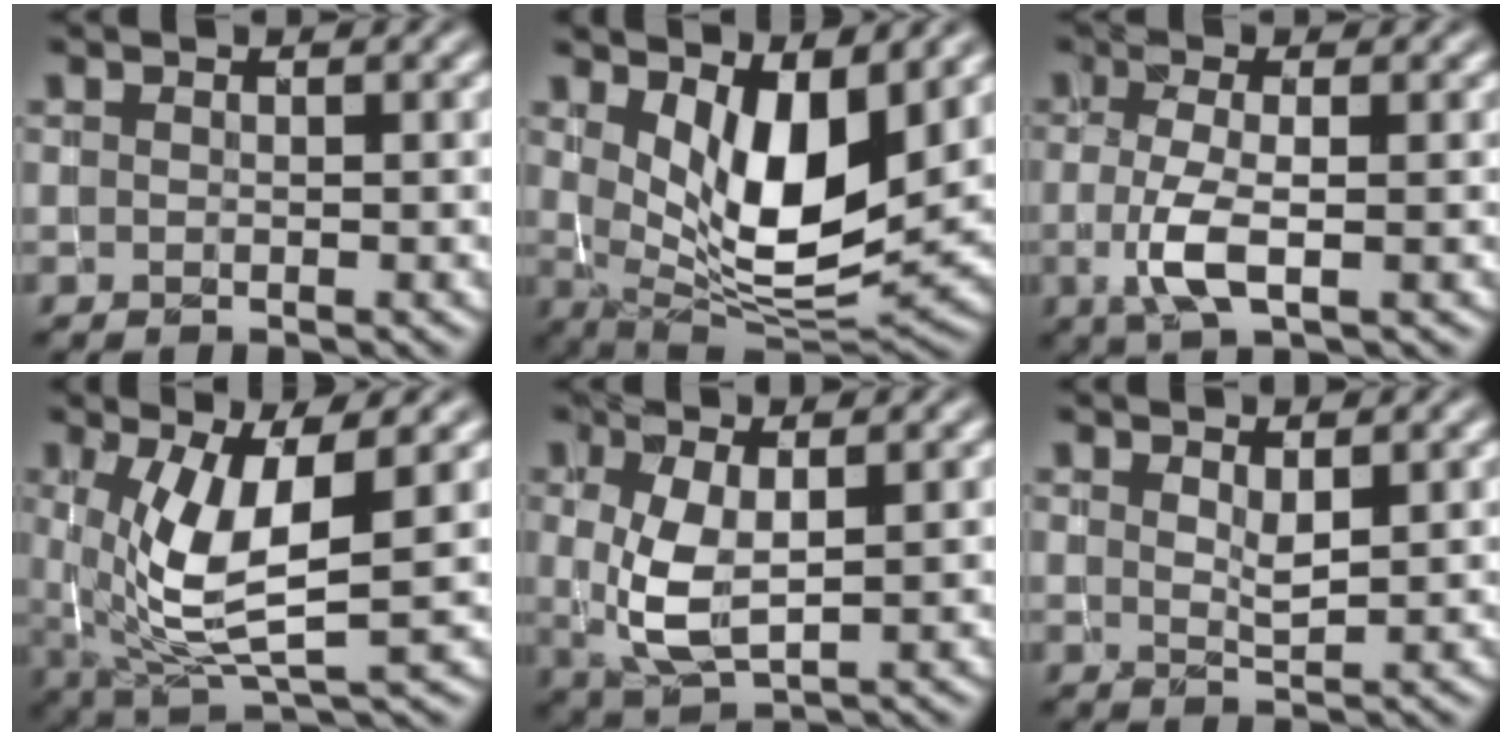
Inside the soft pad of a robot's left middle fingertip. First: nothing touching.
{"total": 8.9, "force": [2.6, 3.5, 7.8], "torque": [-0.136, -0.026, 0.053]}
{"total": 3.4, "force": [-1.0, 0.9, 3.1], "torque": [-0.070, -0.008, -0.019]}
{"total": 7.5, "force": [0.5, 2.6, 7.0], "torque": [-0.145, -0.015, 0.019]}
{"total": 4.2, "force": [0.3, 2.0, 3.7], "torque": [-0.085, -0.004, 0.015]}
{"total": 1.2, "force": [0.8, 0.3, 0.9], "torque": [-0.016, -0.005, 0.017]}